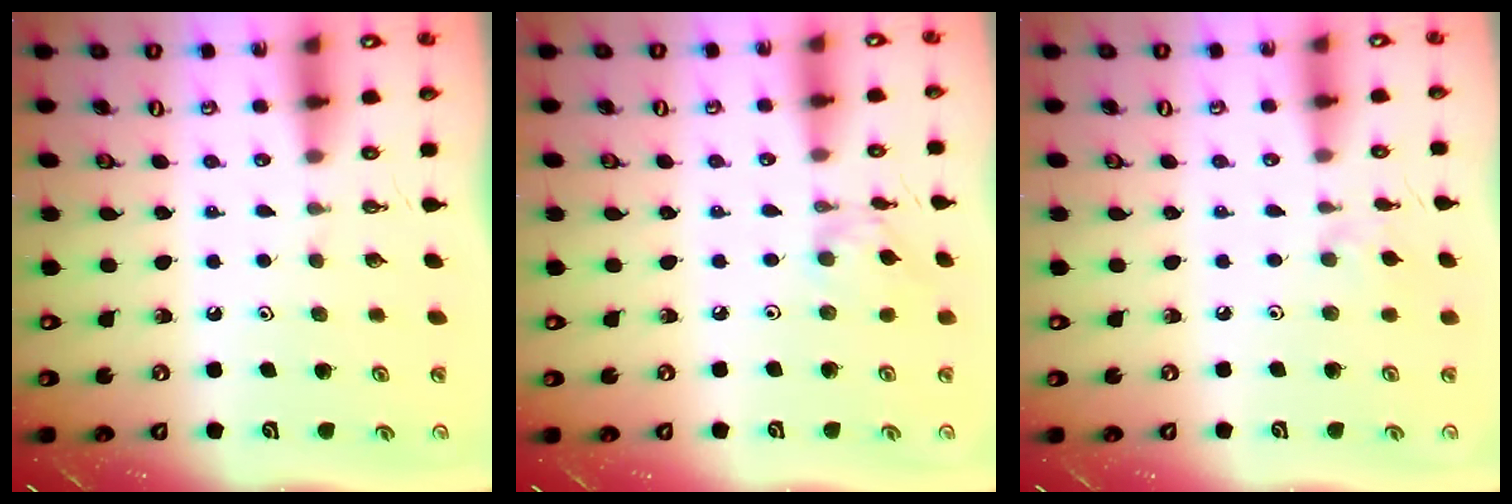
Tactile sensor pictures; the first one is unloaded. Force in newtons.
{"total": 2.0, "press": 2.0, "slide": 0.3}
{"total": 1.9, "press": 1.8, "slide": 0.4}